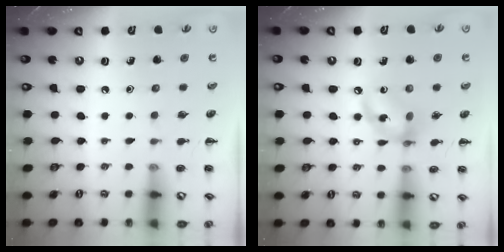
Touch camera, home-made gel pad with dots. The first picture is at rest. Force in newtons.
{"total": 10.4, "press": 10.2, "slide": 1.8}